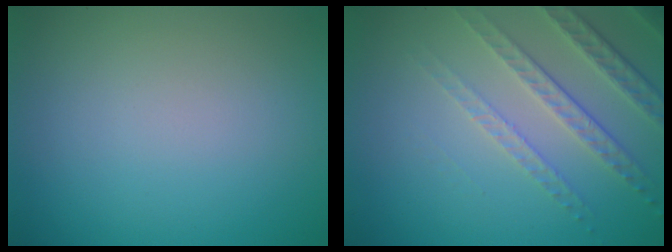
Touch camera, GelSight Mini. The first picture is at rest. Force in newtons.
{"total": 4.6, "press": 3.3, "slide": 3.2}